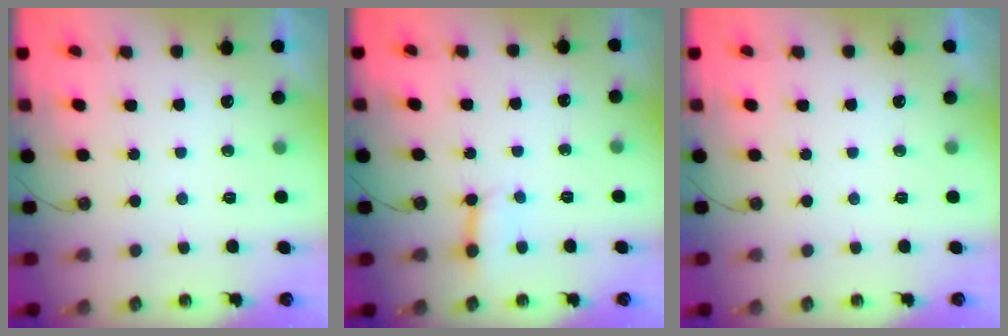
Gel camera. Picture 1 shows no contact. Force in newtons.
{"total": 2.8, "press": 2.8, "slide": 0.3}
{"total": 0.0}